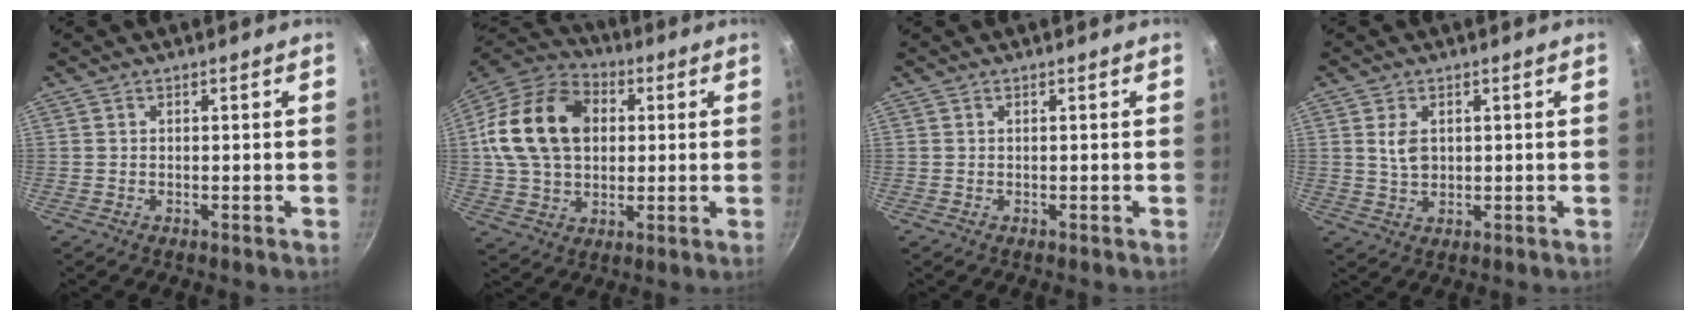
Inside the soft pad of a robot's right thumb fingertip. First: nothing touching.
{"total": 20.4, "force": [3.4, 15.0, 13.4], "torque": [-0.222, 0.023, 0.052]}
{"total": 0.0}
{"total": 4.2, "force": [1.0, 2.9, 2.9], "torque": [-0.045, -0.006, 0.021]}